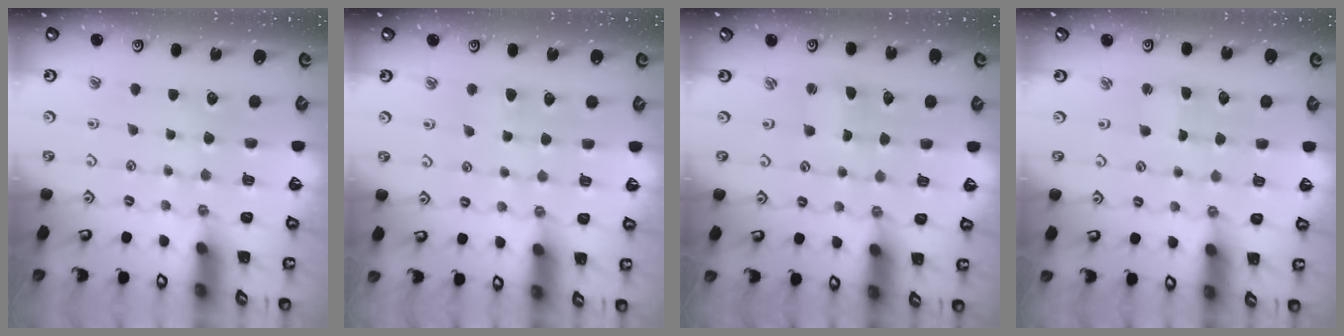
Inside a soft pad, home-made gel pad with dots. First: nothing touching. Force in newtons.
{"total": 3.6, "press": 3.6, "slide": 0.5}
{"total": 1.1, "press": 1.0, "slide": 0.2}
{"total": 2.3, "press": 2.3, "slide": 0.3}